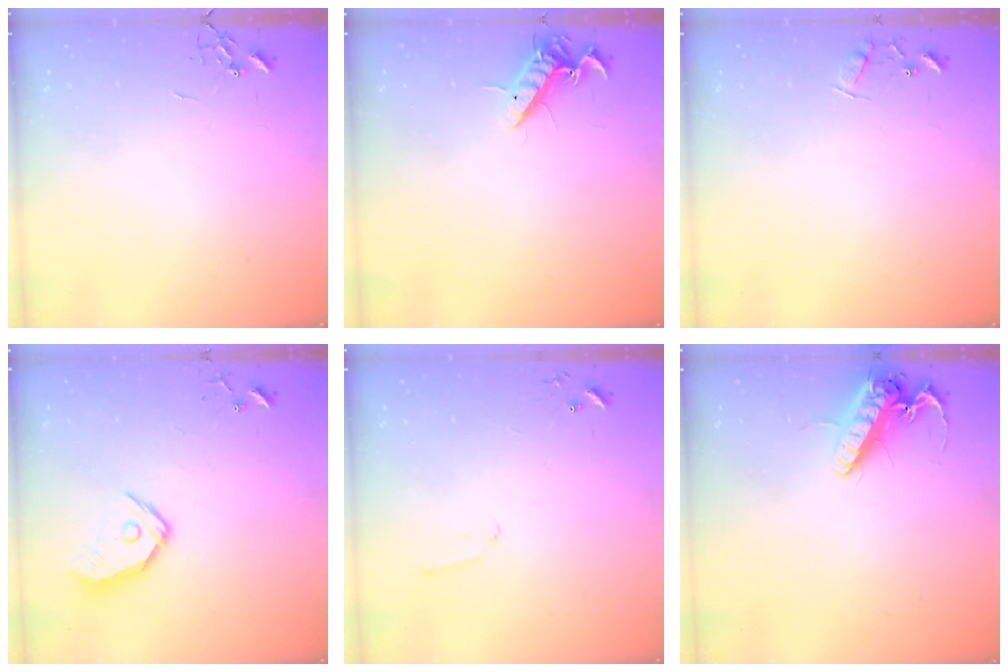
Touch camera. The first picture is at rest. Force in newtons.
{"total": 10.7, "press": 10.5, "slide": 1.7}
{"total": 7.7, "press": 7.6, "slide": 0.5}
{"total": 11.1, "press": 11.0, "slide": 1.7}
{"total": 6.0, "press": 6.0, "slide": 0.6}
{"total": 13.8, "press": 13.6, "slide": 2.4}